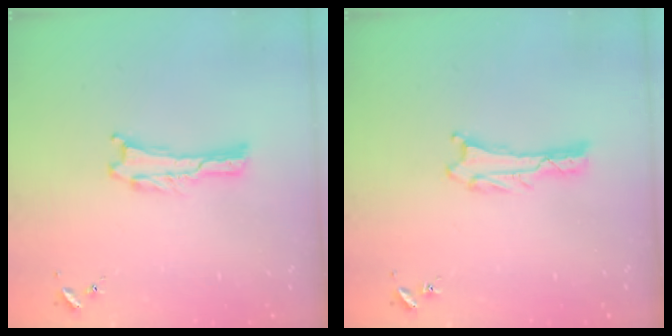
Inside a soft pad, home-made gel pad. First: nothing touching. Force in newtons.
{"total": 0.6, "press": 0.6, "slide": 0.1}